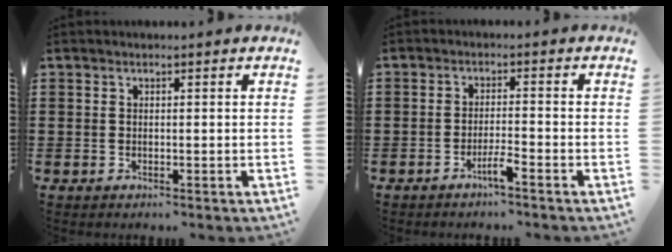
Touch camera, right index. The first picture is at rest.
{"total": 3.0, "force": [-2.2, 0.0, 2.1], "torque": [-0.043, 0.000, -0.043]}